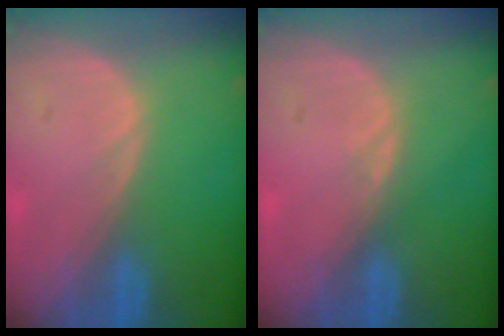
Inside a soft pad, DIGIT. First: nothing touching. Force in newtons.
{"total": 0.9, "press": 0.8, "slide": 0.3}